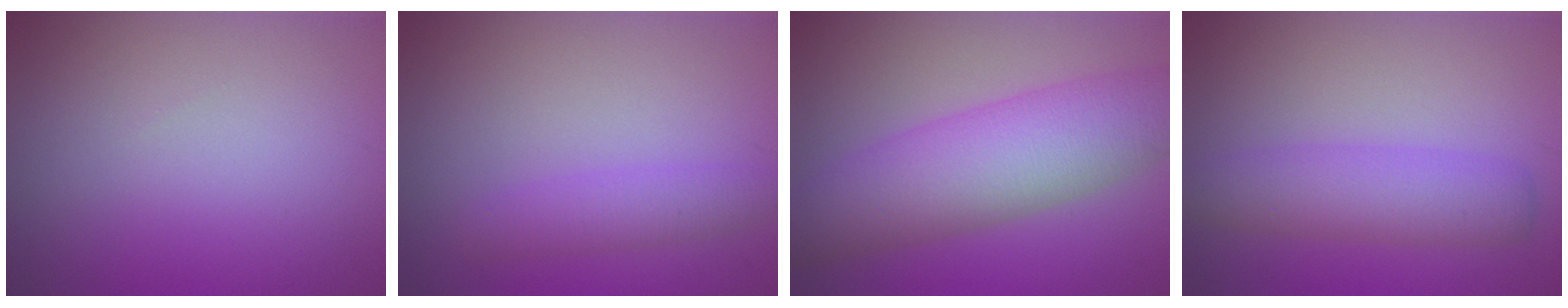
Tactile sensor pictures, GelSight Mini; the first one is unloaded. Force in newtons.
{"total": 2.4, "press": 2.4, "slide": 0.1}
{"total": 8.7, "press": 8.7, "slide": 0.2}
{"total": 4.3, "press": 4.3, "slide": 0.1}